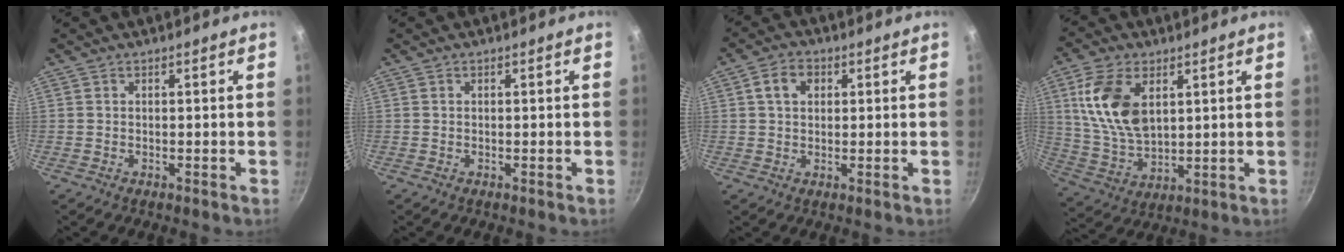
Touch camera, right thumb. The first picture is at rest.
{"total": 0.0}
{"total": 4.9, "force": [1.3, 3.8, 2.9], "torque": [-0.036, 0.007, 0.016]}
{"total": 14.1, "force": [4.4, 8.3, 10.6], "torque": [-0.191, -0.020, 0.095]}